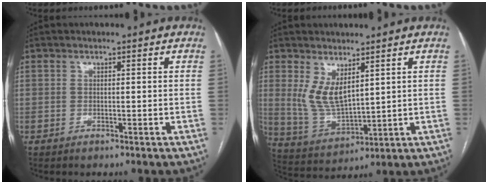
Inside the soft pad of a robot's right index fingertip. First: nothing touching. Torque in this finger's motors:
{"motor_torque": [1.25, 0.43, 0.59, 0.14]}